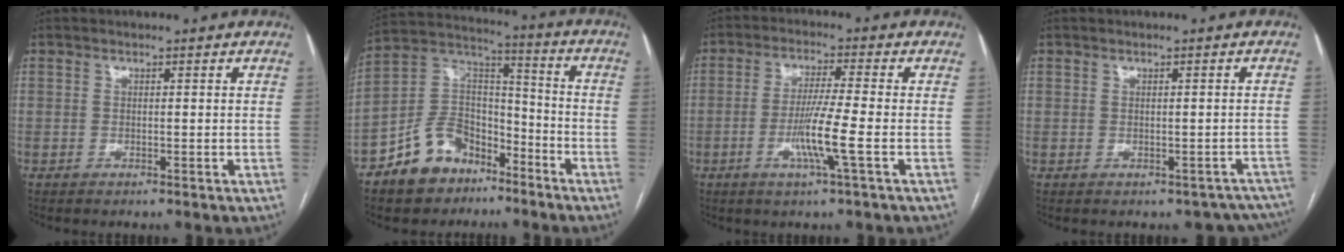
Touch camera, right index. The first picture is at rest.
{"total": 12.8, "force": [-8.0, 8.5, 5.2], "torque": [-0.105, 0.041, -0.144]}
{"total": 7.3, "force": [-2.2, -0.9, 6.9], "torque": [-0.133, -0.011, -0.046]}
{"total": 5.5, "force": [-3.9, 3.9, 0.7], "torque": [0.016, 0.029, -0.038]}